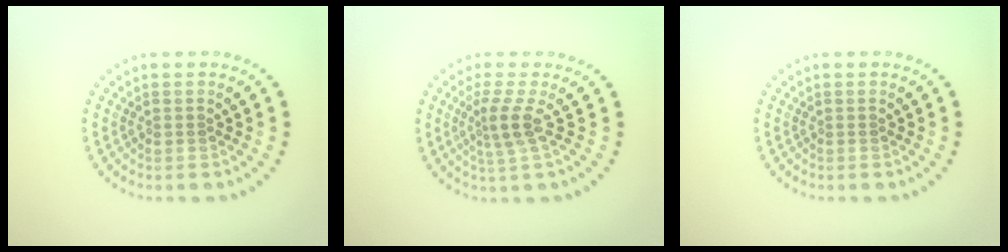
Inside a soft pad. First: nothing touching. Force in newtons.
{"total": 2.5, "press": 1.7, "slide": 1.8}
{"total": 0.0}